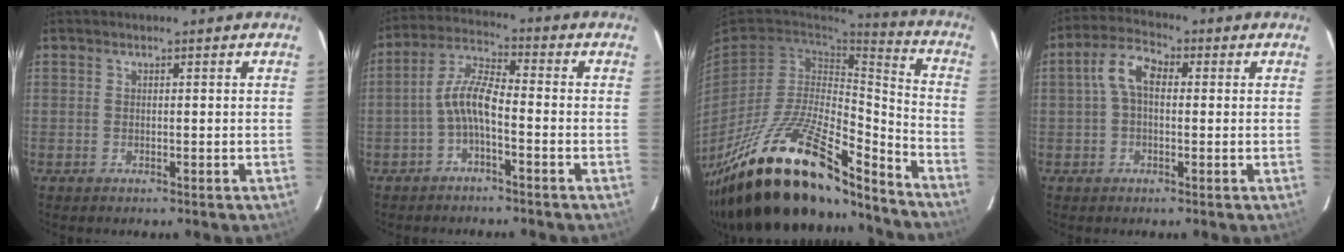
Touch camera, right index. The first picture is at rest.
{"total": 6.2, "force": [-2.5, 1.6, 5.5], "torque": [-0.123, 0.018, -0.051]}
{"total": 29.7, "force": [-21.0, 9.3, 18.8], "torque": [-0.342, -0.028, -0.345]}
{"total": 5.9, "force": [0.5, 3.5, 4.8], "torque": [-0.099, 0.023, 0.008]}